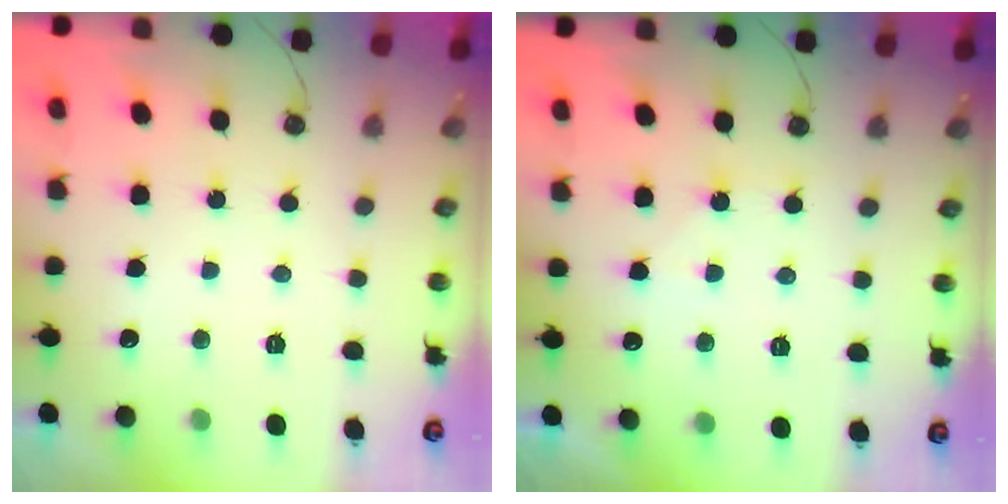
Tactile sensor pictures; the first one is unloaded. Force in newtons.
{"total": 4.0, "press": 4.0, "slide": 0.5}